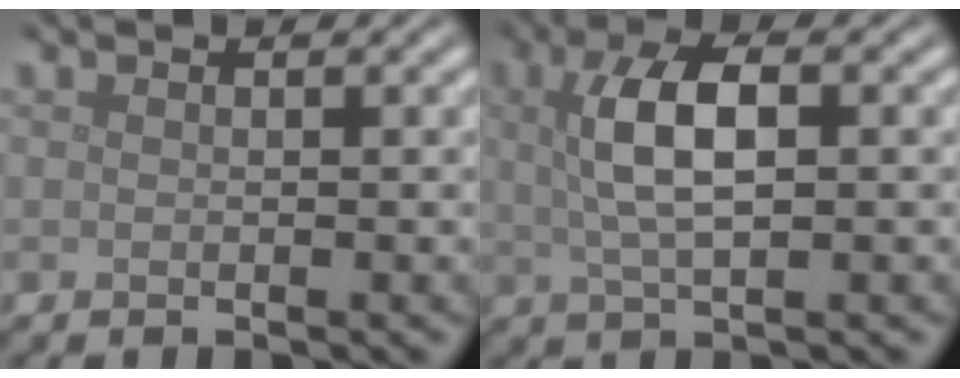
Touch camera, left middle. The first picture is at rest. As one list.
[{"total": 5.4, "force": [1.1, 1.9, 4.9], "torque": [-0.097, 0.010, 0.017]}]